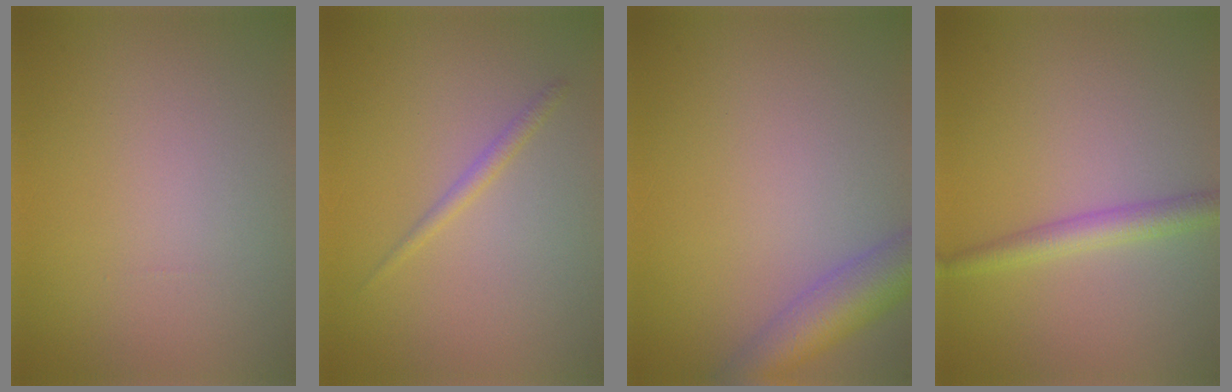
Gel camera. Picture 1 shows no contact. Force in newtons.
{"total": 1.1, "press": 1.1, "slide": 0.1}
{"total": 4.7, "press": 4.7, "slide": 0.2}
{"total": 2.7, "press": 2.7, "slide": 0.1}